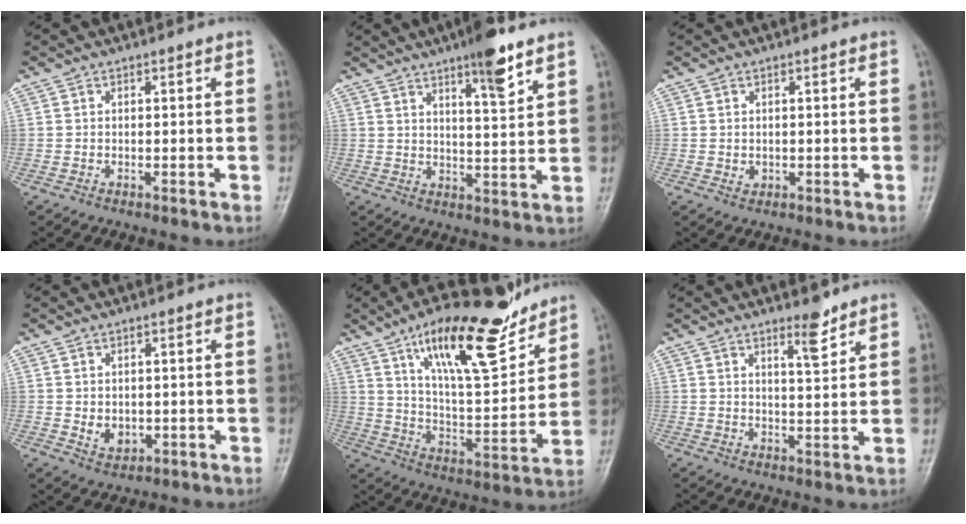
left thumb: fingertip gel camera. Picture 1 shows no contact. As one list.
[{"total": 8.5, "force": [5.5, 1.4, 6.2], "torque": [-0.089, -0.034, 0.085]}, {"total": 1.2, "force": [0.0, 1.1, 0.6], "torque": [-0.009, -0.001, 0.005]}, {"total": 3.6, "force": [-0.2, 2.9, 2.2], "torque": [-0.023, -0.004, 0.009]}, {"total": 20.3, "force": [13.5, 6.1, 13.8], "torque": [-0.186, -0.071, 0.231]}, {"total": 4.5, "force": [3.4, 1.0, 2.9], "torque": [-0.036, -0.028, 0.053]}]